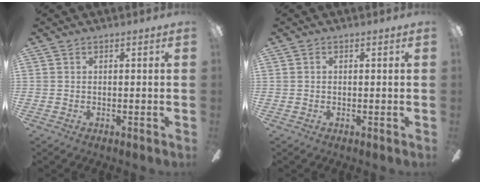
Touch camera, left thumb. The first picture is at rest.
{"total": 0.8, "force": [0.2, 0.6, 0.5], "torque": [-0.010, 0.004, 0.004]}